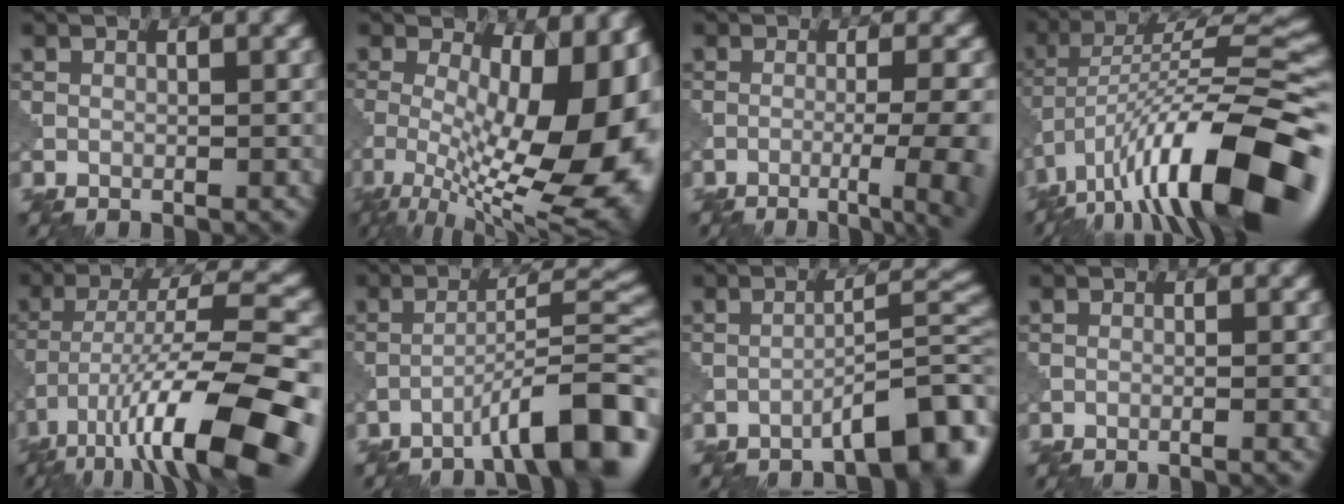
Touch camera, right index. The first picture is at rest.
{"total": 16.9, "force": [-1.0, 7.7, 15.0], "torque": [-0.192, -0.013, 0.002]}
{"total": 6.5, "force": [-2.9, 1.5, 5.7], "torque": [-0.078, 0.001, -0.040]}
{"total": 16.0, "force": [-7.3, 5.2, 13.2], "torque": [-0.219, 0.025, -0.128]}
{"total": 14.5, "force": [-7.3, 4.0, 11.9], "torque": [-0.203, 0.005, -0.120]}
{"total": 8.6, "force": [-5.3, 1.1, 6.7], "torque": [-0.089, 0.023, -0.083]}
{"total": 6.0, "force": [-4.1, 1.1, 4.3], "torque": [-0.053, 0.022, -0.059]}
{"total": 1.7, "force": [-0.6, 0.5, 1.5], "torque": [-0.014, 0.004, -0.017]}